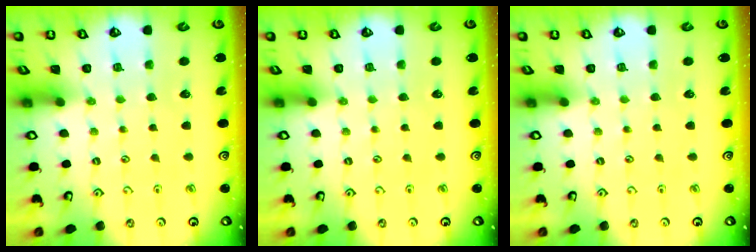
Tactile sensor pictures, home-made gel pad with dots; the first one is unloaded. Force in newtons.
{"total": 0.0}
{"total": 0.0}